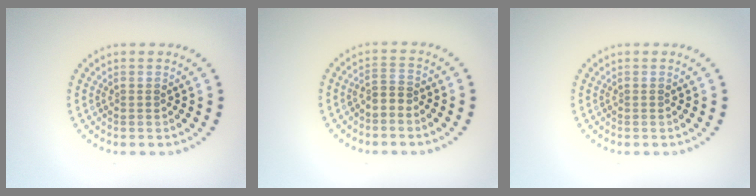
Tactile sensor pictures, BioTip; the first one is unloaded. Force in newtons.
{"total": 1.8, "press": 1.2, "slide": 1.2}
{"total": 0.0}